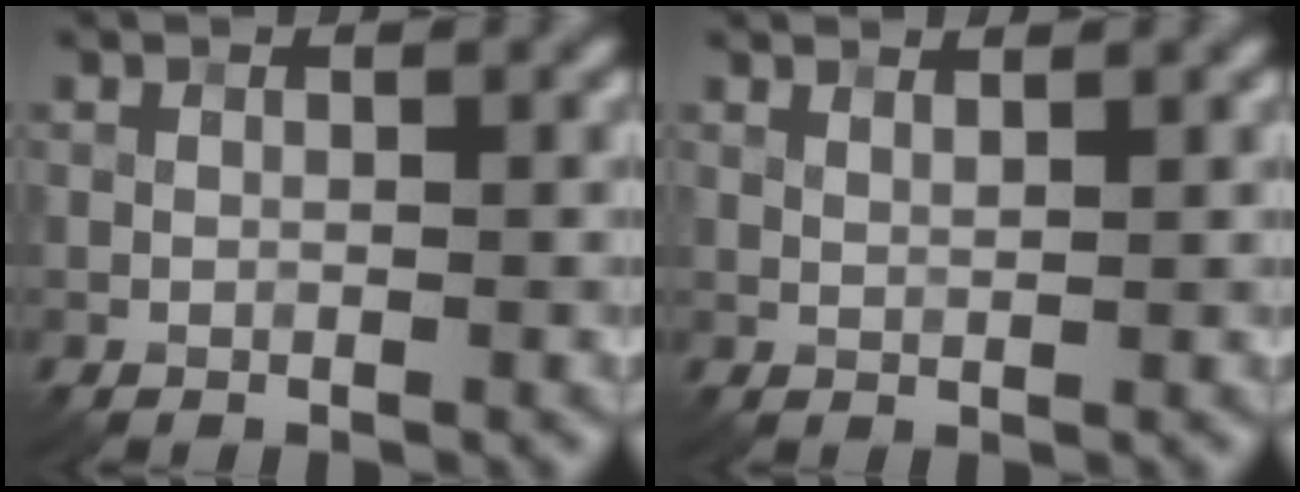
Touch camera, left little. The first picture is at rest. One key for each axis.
{"total": 1.3, "fx": 1.2, "fy": 0.2, "fz": 0.6, "tx": -0.010, "ty": -0.001, "tz": 0.016}